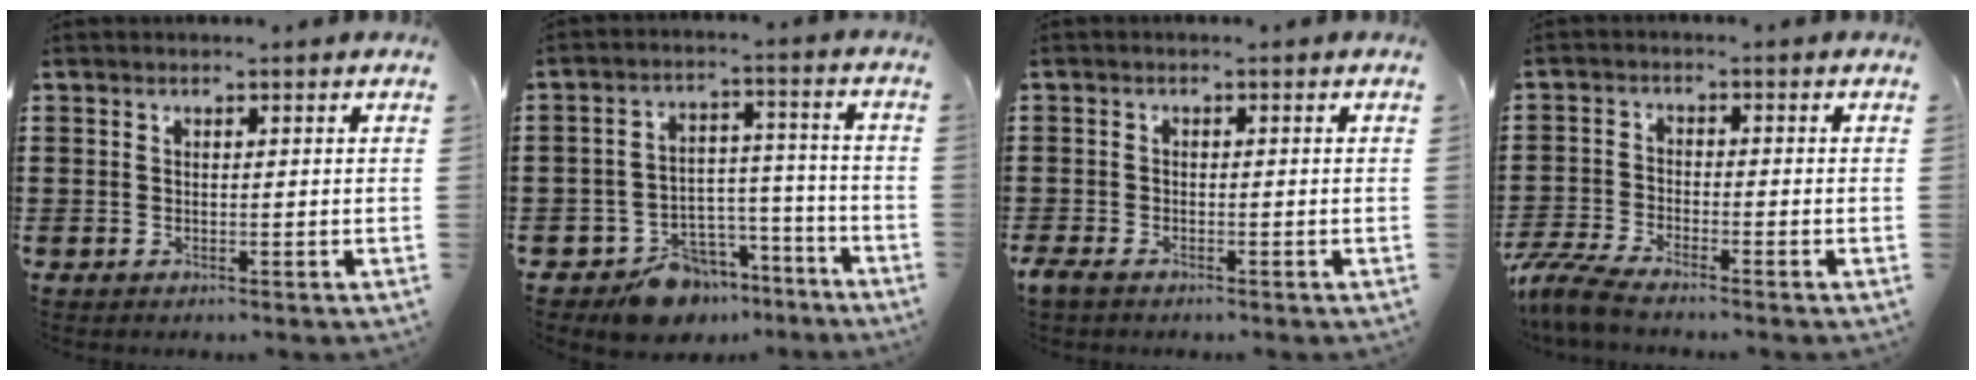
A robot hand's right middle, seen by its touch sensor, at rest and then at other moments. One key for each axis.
{"total": 9.0, "fx": -7.9, "fy": 3.8, "fz": 1.9, "tx": -0.024, "ty": 0.038, "tz": -0.145}
{"total": 1.3, "fx": -1.1, "fy": 0.4, "fz": 0.7, "tx": -0.032, "ty": -0.008, "tz": -0.025}
{"total": 4.7, "fx": -4.2, "fy": 0.2, "fz": 2.0, "tx": -0.070, "ty": -0.019, "tz": -0.091}